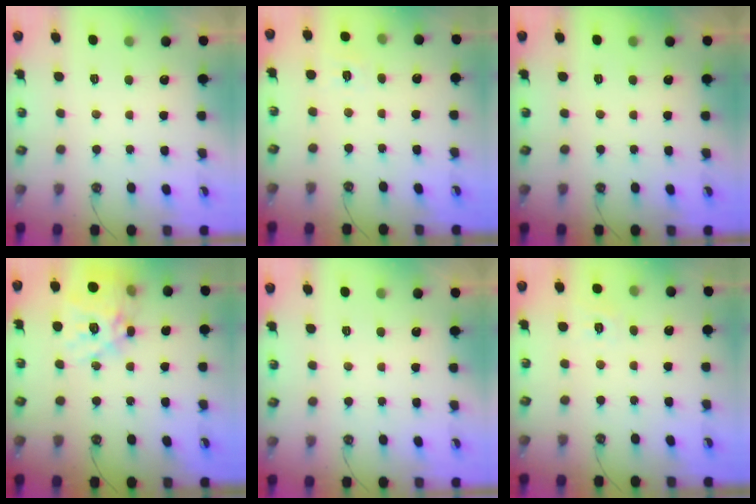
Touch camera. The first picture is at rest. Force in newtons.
{"total": 5.5, "press": 5.5, "slide": 0.5}
{"total": 0.0}
{"total": 19.2, "press": 19.1, "slide": 1.9}
{"total": 0.0}
{"total": 6.2, "press": 6.1, "slide": 0.6}